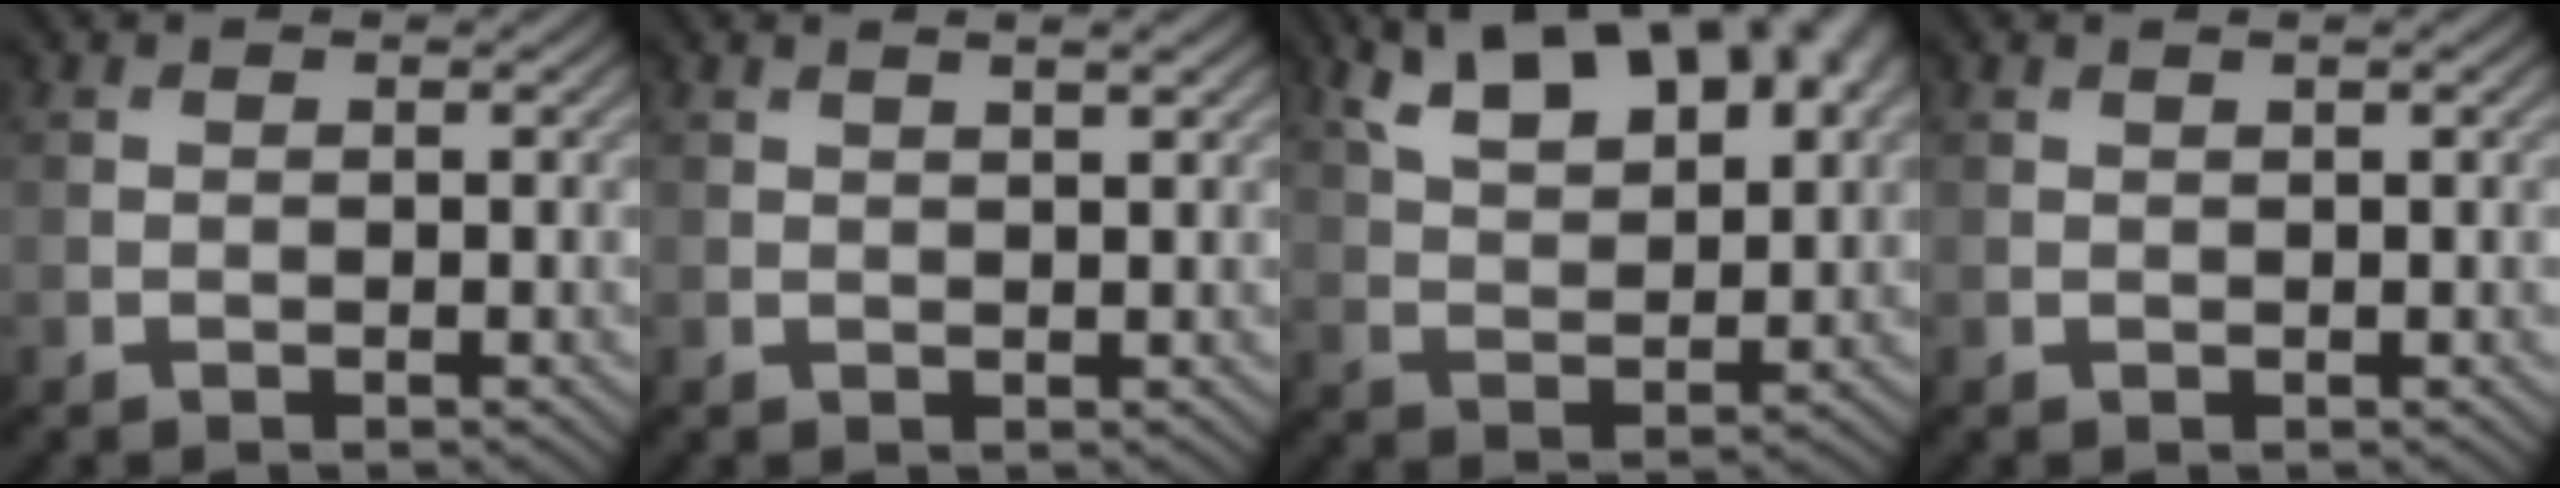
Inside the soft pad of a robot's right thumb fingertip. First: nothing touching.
{"total": 1.5, "force": [1.1, 0.0, 1.1], "torque": [-0.018, 0.002, 0.020]}
{"total": 15.9, "force": [9.6, 6.8, 10.8], "torque": [-0.201, 0.028, 0.145]}
{"total": 0.6, "force": [0.4, -0.2, 0.4], "torque": [-0.006, 0.002, 0.008]}